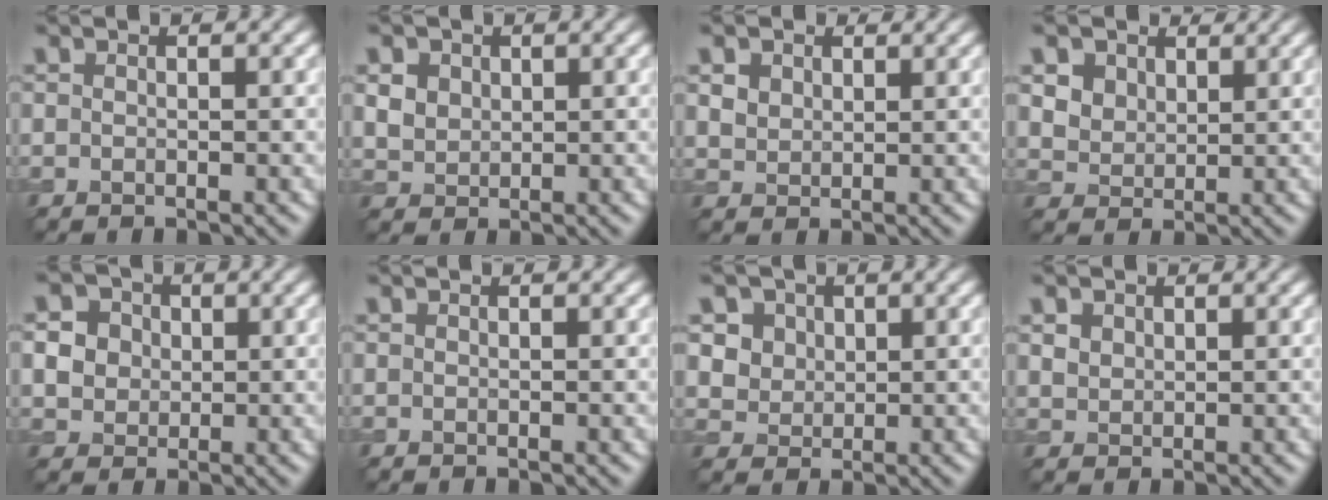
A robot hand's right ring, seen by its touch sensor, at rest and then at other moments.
{"total": 3.3, "force": [1.5, 2.5, 1.6], "torque": [-0.047, 0.006, 0.035]}
{"total": 3.1, "force": [1.8, 2.1, 1.2], "torque": [-0.041, 0.000, 0.035]}
{"total": 5.1, "force": [3.2, 3.4, 2.0], "torque": [-0.078, -0.008, 0.067]}
{"total": 6.2, "force": [1.9, 5.3, 2.6], "torque": [-0.062, 0.028, 0.027]}
{"total": 0.0}
{"total": 5.0, "force": [2.4, 3.9, 1.9], "torque": [-0.046, -0.001, 0.045]}
{"total": 1.8, "force": [1.1, 1.4, 0.6], "torque": [-0.018, -0.004, 0.028]}